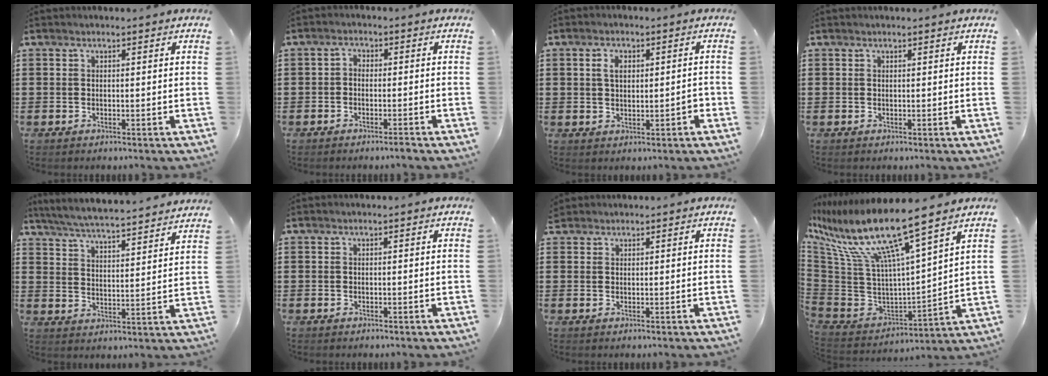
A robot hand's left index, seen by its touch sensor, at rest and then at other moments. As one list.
[{"total": 1.8, "force": [-1.5, 0.4, 0.8], "torque": [-0.018, 0.005, -0.031]}, {"total": 3.5, "force": [0.4, 1.9, 2.9], "torque": [-0.051, 0.007, 0.003]}, {"total": 0.0}, {"total": 5.3, "force": [5.2, -0.5, 1.2], "torque": [-0.049, -0.041, 0.086]}, {"total": 0.0}, {"total": 1.2, "force": [1.1, 0.5, 0.1], "torque": [-0.004, 0.001, 0.023]}, {"total": 13.7, "force": [9.1, 1.4, 10.2], "torque": [-0.239, -0.072, 0.142]}]